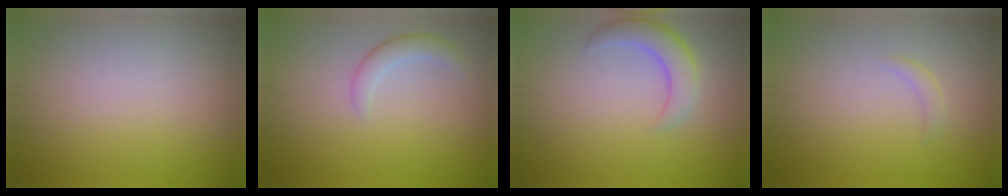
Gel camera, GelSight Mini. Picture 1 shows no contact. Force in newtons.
{"total": 1.8, "press": 1.8, "slide": 0.1}
{"total": 3.1, "press": 3.1, "slide": 0.3}
{"total": 0.8, "press": 0.8, "slide": 0.0}